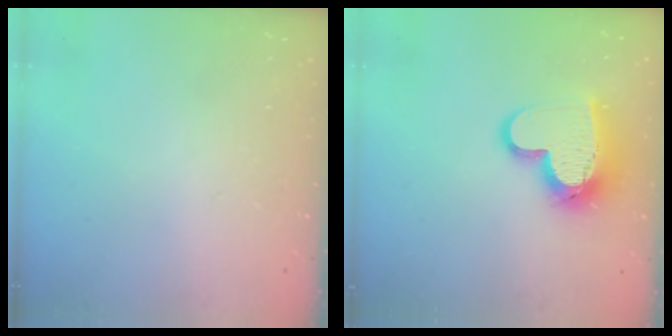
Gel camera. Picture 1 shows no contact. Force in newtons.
{"total": 15.5, "press": 15.4, "slide": 1.6}